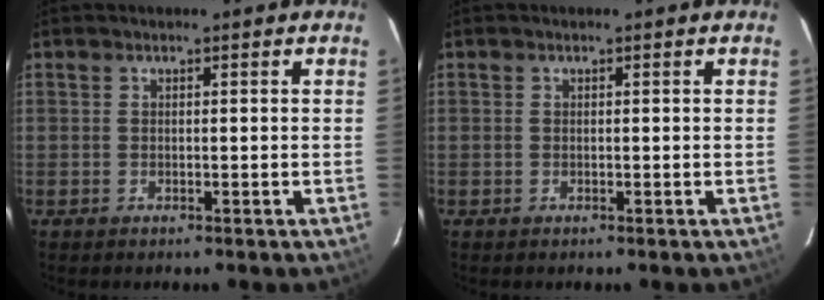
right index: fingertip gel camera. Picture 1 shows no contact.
{"total": 0.0}